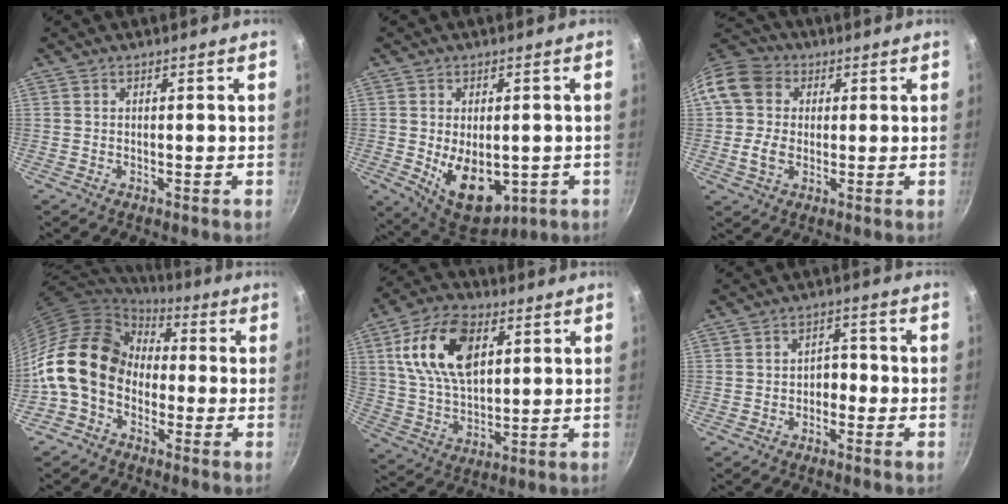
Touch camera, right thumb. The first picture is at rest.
{"total": 12.8, "force": [-2.3, 8.0, 9.8], "torque": [-0.113, -0.012, -0.010]}
{"total": 11.8, "force": [1.5, 9.7, 6.5], "torque": [-0.107, 0.016, 0.014]}
{"total": 15.9, "force": [-2.1, 12.4, 9.7], "torque": [-0.152, 0.044, -0.059]}
{"total": 16.6, "force": [5.7, 9.8, 12.2], "torque": [-0.206, -0.010, 0.107]}
{"total": 3.1, "force": [-1.2, 2.2, 1.8], "torque": [0.001, 0.020, -0.021]}